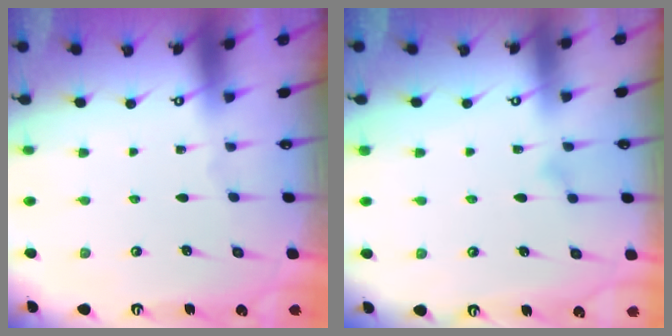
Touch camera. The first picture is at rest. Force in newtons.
{"total": 6.1, "press": 6.1, "slide": 0.3}